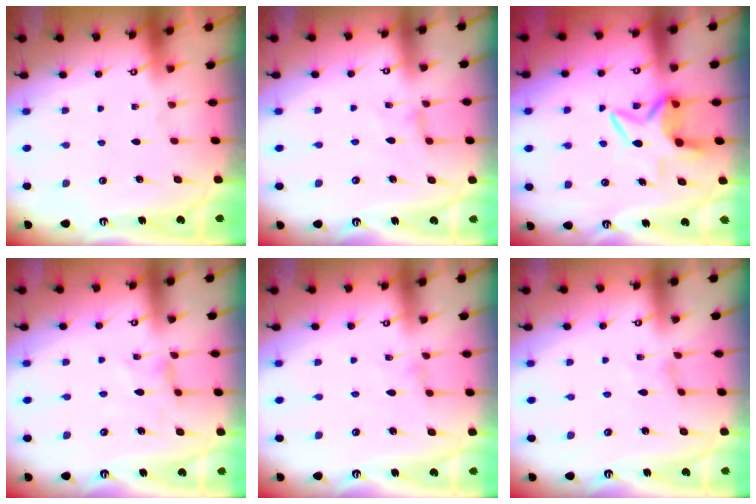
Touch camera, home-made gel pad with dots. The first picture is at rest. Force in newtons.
{"total": 1.3, "press": 1.3, "slide": 0.4}
{"total": 6.6, "press": 6.5, "slide": 1.5}
{"total": 0.7, "press": 0.6, "slide": 0.2}
{"total": 0.0}
{"total": 0.0}